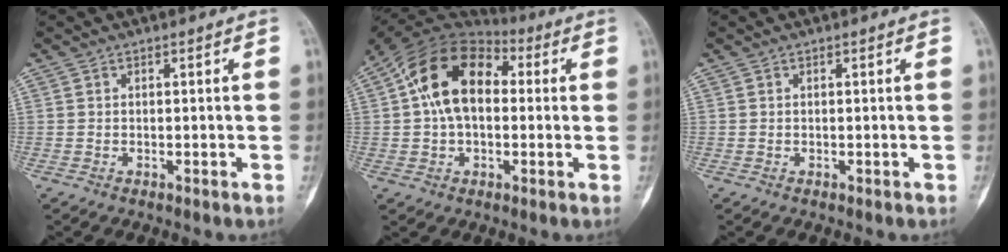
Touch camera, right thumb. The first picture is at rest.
{"total": 16.0, "force": [2.0, 10.6, 11.9], "torque": [-0.189, 0.039, 0.024]}
{"total": 0.0}